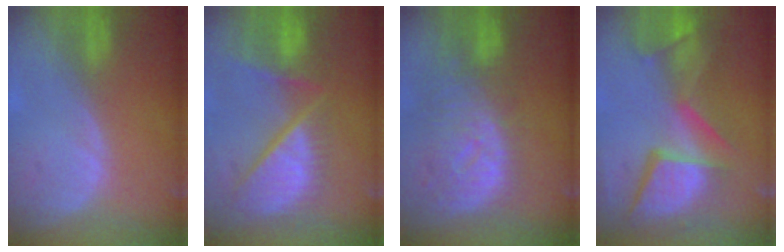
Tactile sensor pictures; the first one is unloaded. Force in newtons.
{"total": 12.1, "press": 9.9, "slide": 7.0}
{"total": 10.8, "press": 9.6, "slide": 5.0}
{"total": 13.7, "press": 11.2, "slide": 7.9}